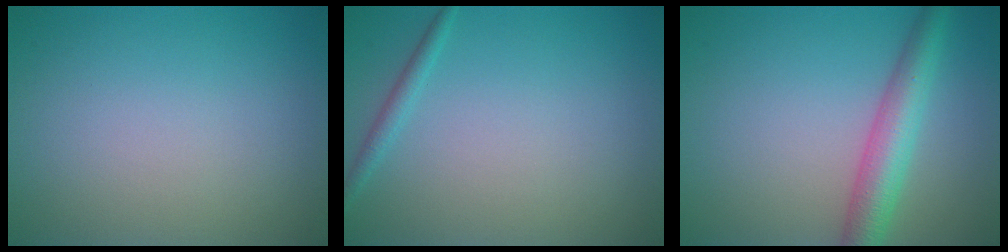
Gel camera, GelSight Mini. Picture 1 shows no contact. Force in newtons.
{"total": 1.1, "press": 1.1, "slide": 0.1}
{"total": 4.4, "press": 4.4, "slide": 0.1}